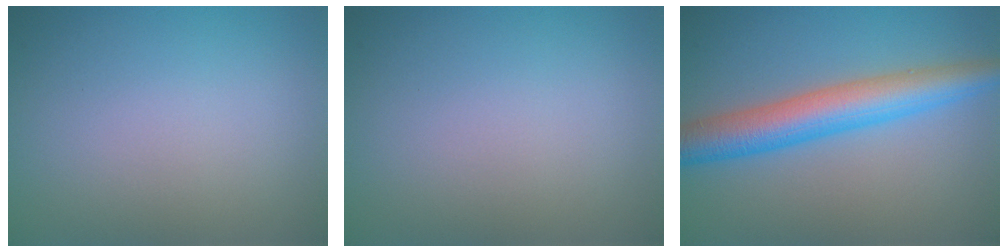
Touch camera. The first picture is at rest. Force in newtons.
{"total": 0.0}
{"total": 6.5, "press": 6.5, "slide": 0.1}